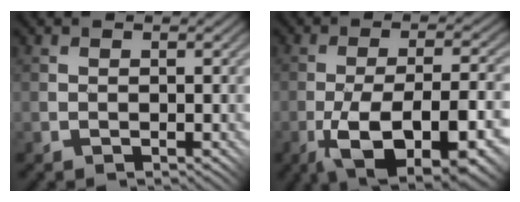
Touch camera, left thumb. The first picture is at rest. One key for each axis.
{"total": 13.0, "fx": -5.9, "fy": 4.2, "fz": 10.7, "tx": -0.170, "ty": -0.003, "tz": -0.091}